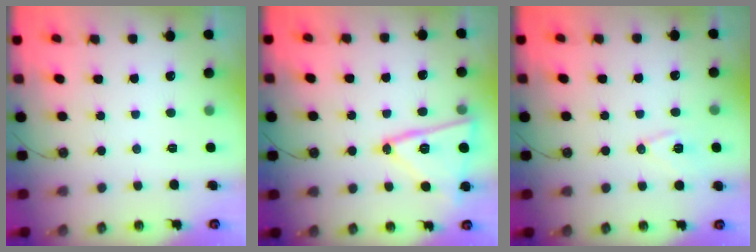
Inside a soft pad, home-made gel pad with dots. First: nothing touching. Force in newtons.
{"total": 15.9, "press": 15.9, "slide": 0.7}
{"total": 8.4, "press": 7.8, "slide": 3.0}